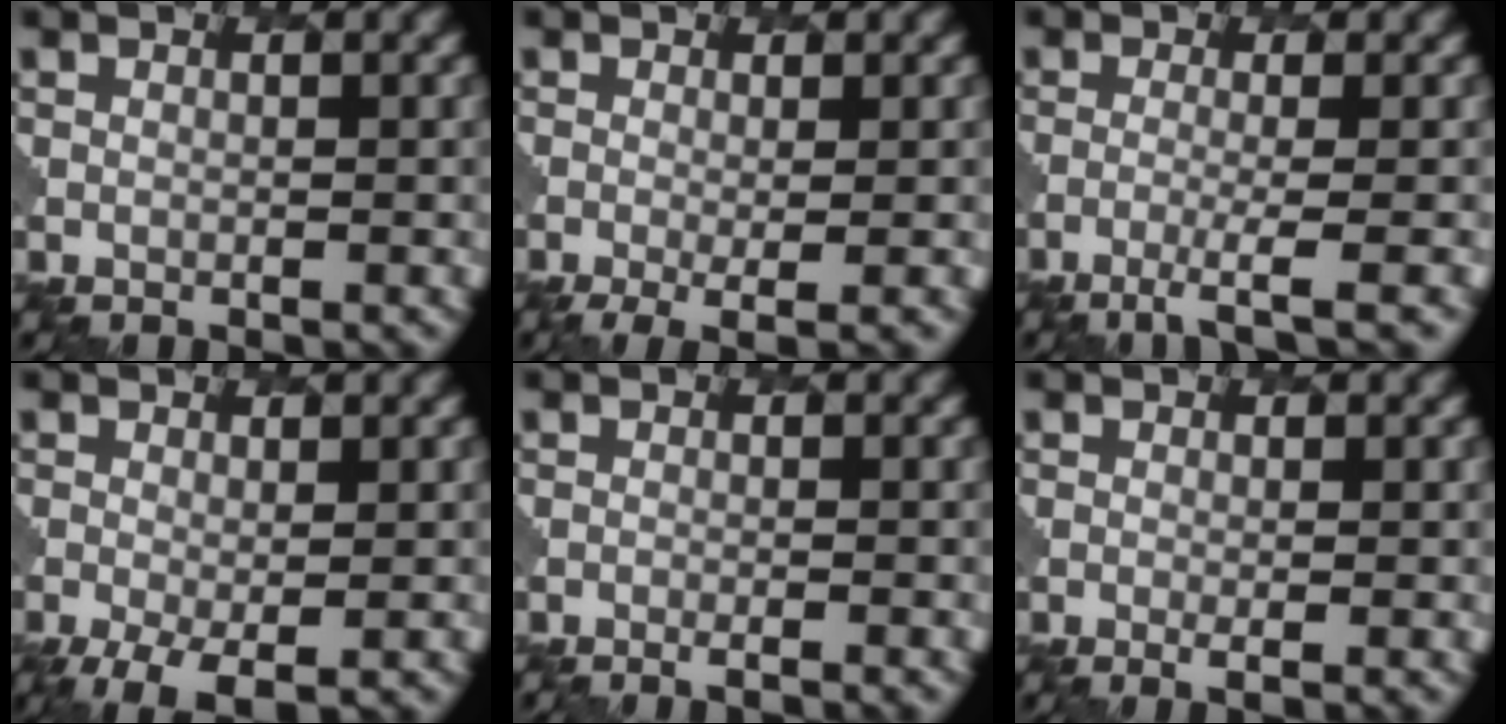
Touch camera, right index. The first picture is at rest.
{"total": 3.0, "force": [-0.9, 0.7, 2.8], "torque": [-0.047, -0.006, -0.014]}
{"total": 3.1, "force": [-1.4, 0.4, 2.7], "torque": [-0.042, 0.001, -0.041]}
{"total": 3.8, "force": [-1.5, 1.5, 3.1], "torque": [-0.061, -0.007, -0.026]}
{"total": 2.1, "force": [-1.0, 0.7, 1.7], "torque": [-0.011, 0.010, -0.013]}
{"total": 1.6, "force": [-0.1, 0.4, 1.6], "torque": [-0.021, -0.002, -0.002]}